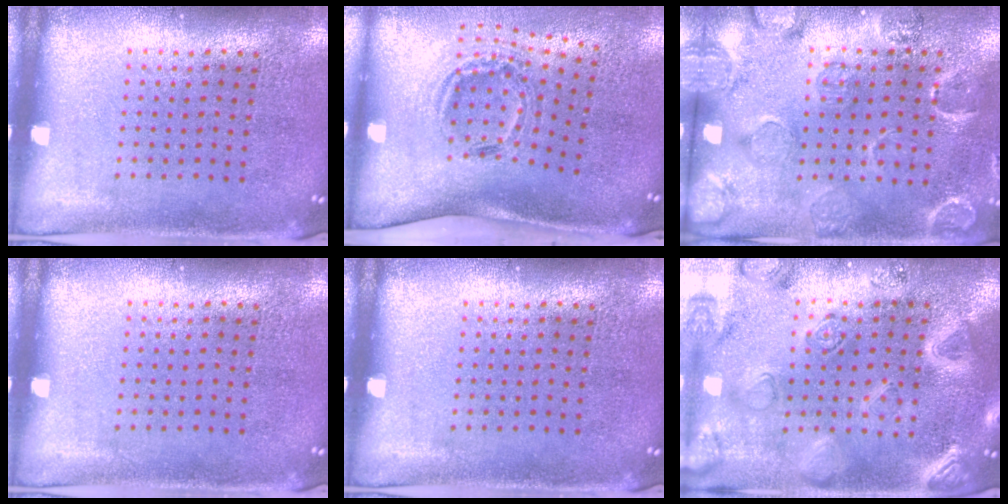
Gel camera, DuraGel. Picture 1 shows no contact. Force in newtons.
{"total": 1.5, "press": 1.1, "slide": 1.0}
{"total": 2.7, "press": 1.9, "slide": 1.9}
{"total": 0.0}
{"total": 0.0}
{"total": 3.0, "press": 2.9, "slide": 0.8}